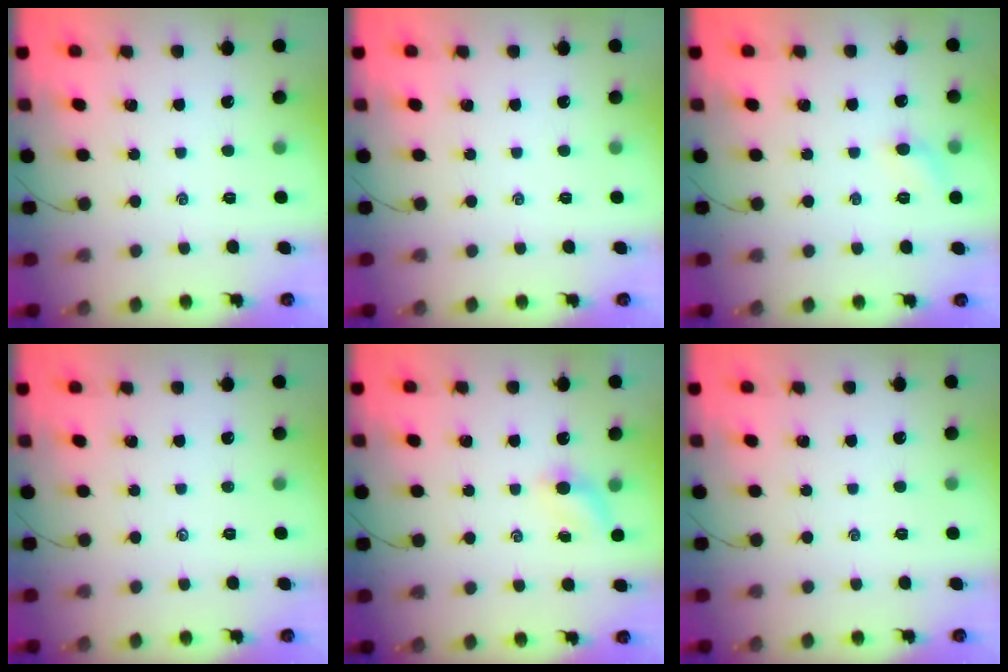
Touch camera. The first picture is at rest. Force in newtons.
{"total": 0.0}
{"total": 5.3, "press": 5.0, "slide": 1.6}
{"total": 0.0}
{"total": 4.0, "press": 3.8, "slide": 1.3}
{"total": 0.0}